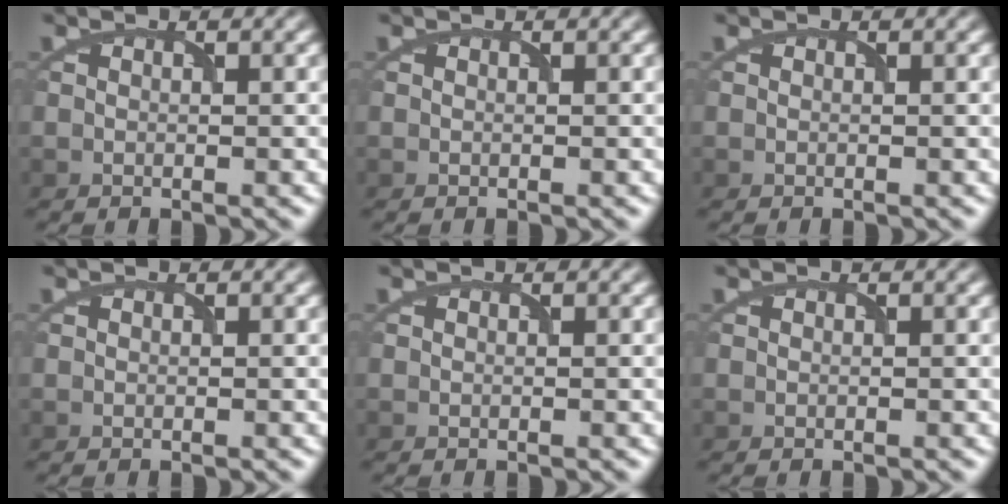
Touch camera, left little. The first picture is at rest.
{"total": 0.0}
{"total": 0.0}
{"total": 0.0}
{"total": 0.0}
{"total": 0.0}